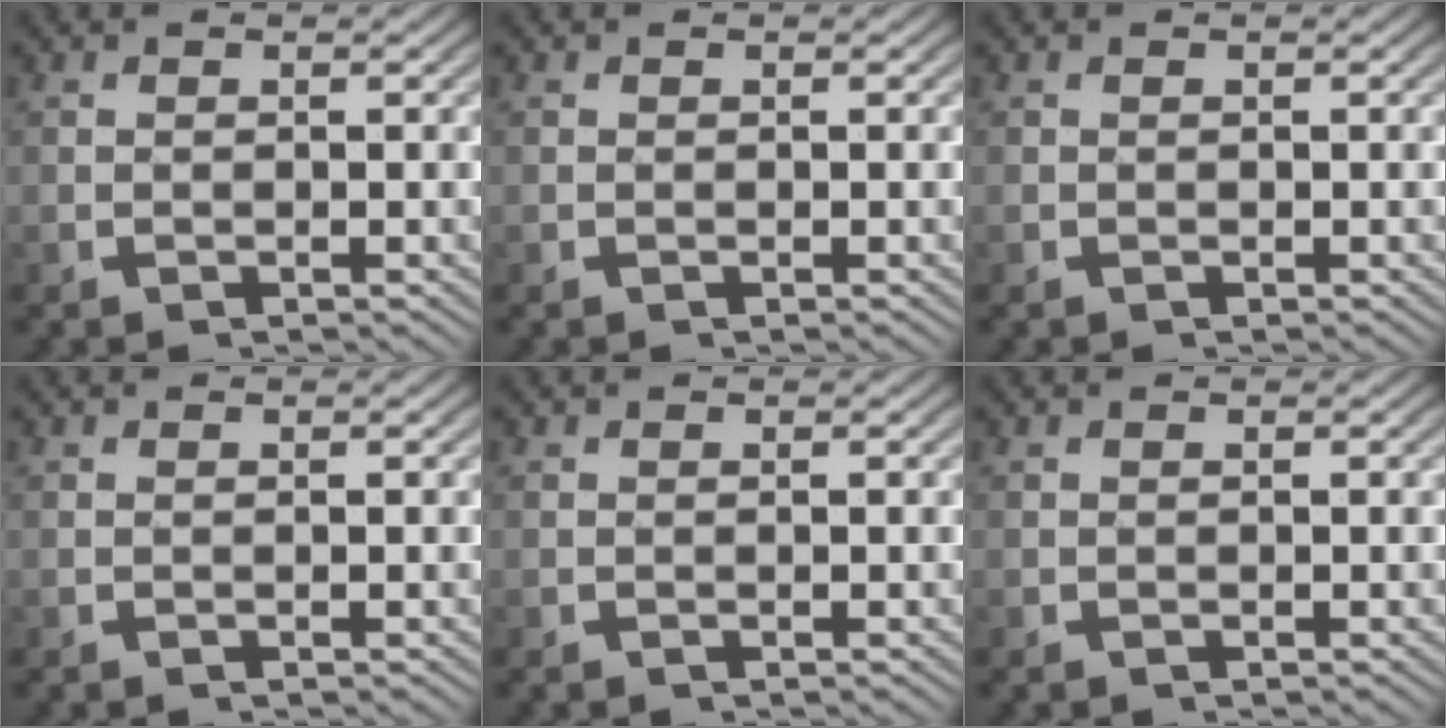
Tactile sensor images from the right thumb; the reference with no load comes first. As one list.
[{"total": 0.0}, {"total": 0.0}, {"total": 0.0}, {"total": 0.0}, {"total": 0.0}]